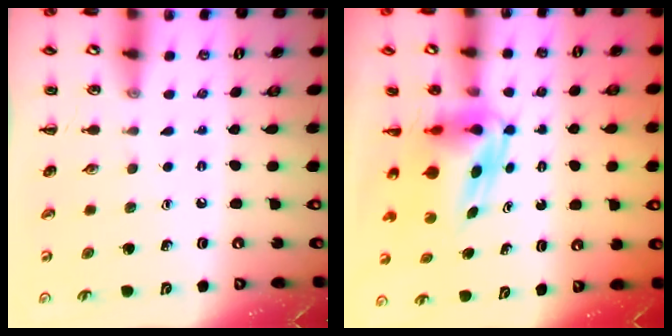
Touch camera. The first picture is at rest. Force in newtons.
{"total": 7.0, "press": 6.8, "slide": 1.5}